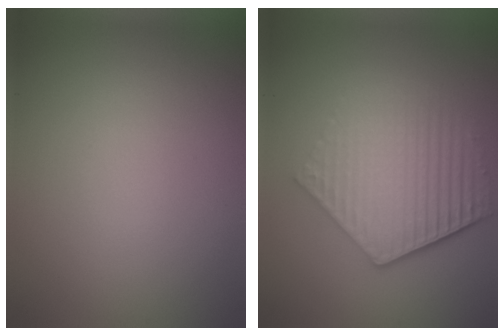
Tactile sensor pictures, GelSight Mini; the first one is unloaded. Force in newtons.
{"total": 6.2, "press": 4.6, "slide": 4.2}